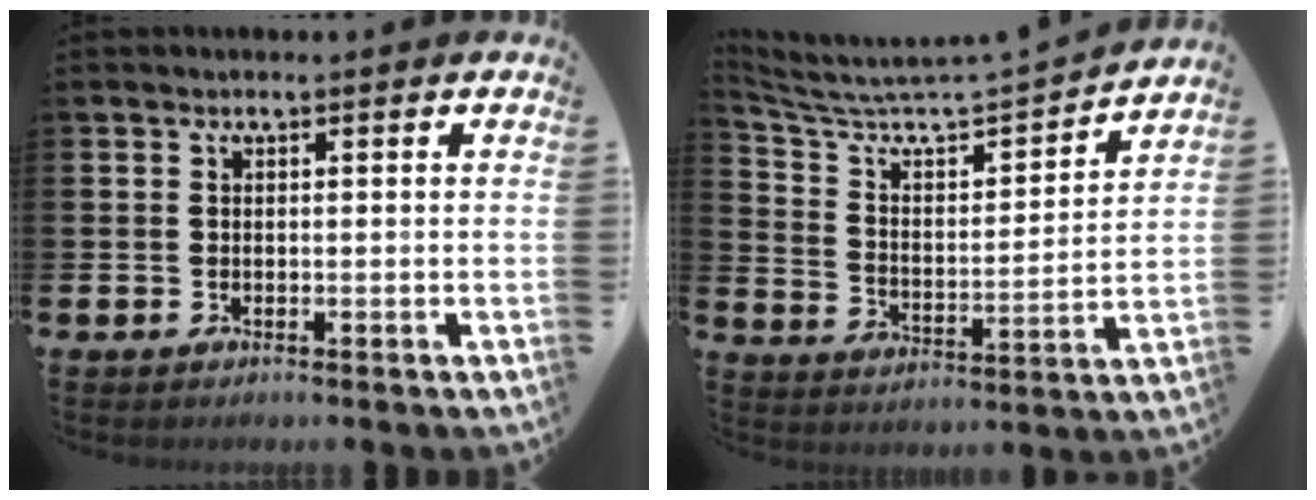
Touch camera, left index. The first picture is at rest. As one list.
[{"total": 6.4, "force": [5.9, 1.1, 2.1], "torque": [-0.072, -0.053, 0.093]}]